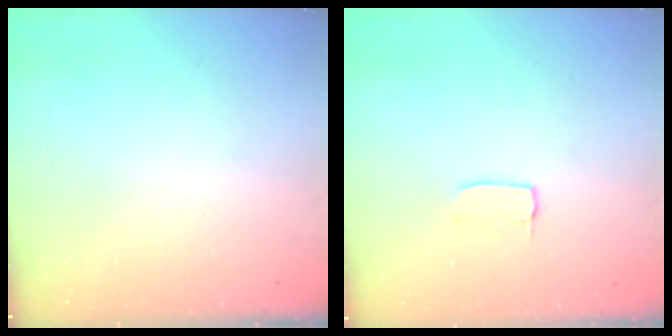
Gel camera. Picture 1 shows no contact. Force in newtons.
{"total": 3.4, "press": 3.4, "slide": 0.1}